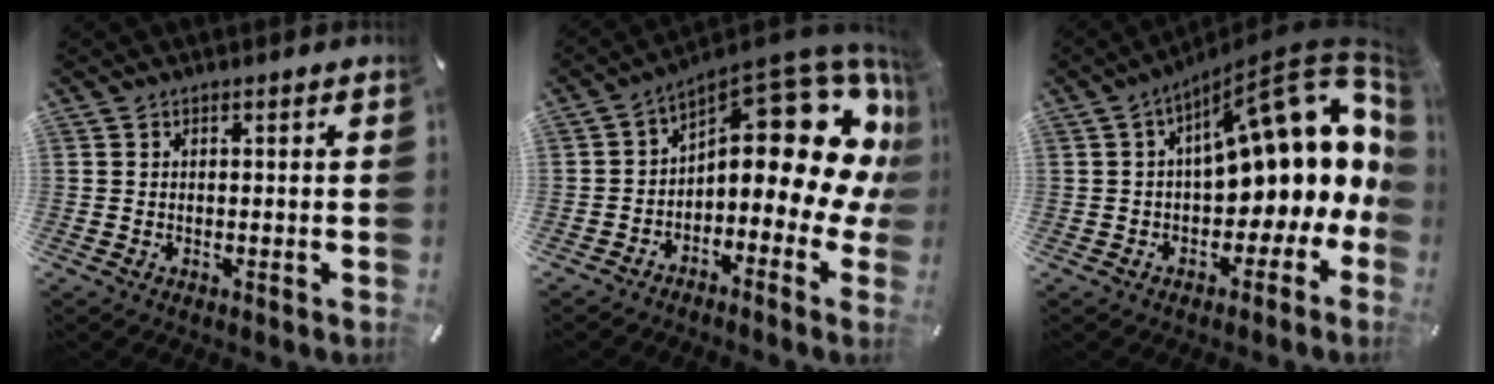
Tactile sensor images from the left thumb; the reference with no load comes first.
{"total": 16.6, "force": [7.8, 7.8, 12.4], "torque": [-0.134, -0.085, 0.122]}
{"total": 19.8, "force": [6.4, 9.4, 16.2], "torque": [-0.210, -0.051, 0.105]}